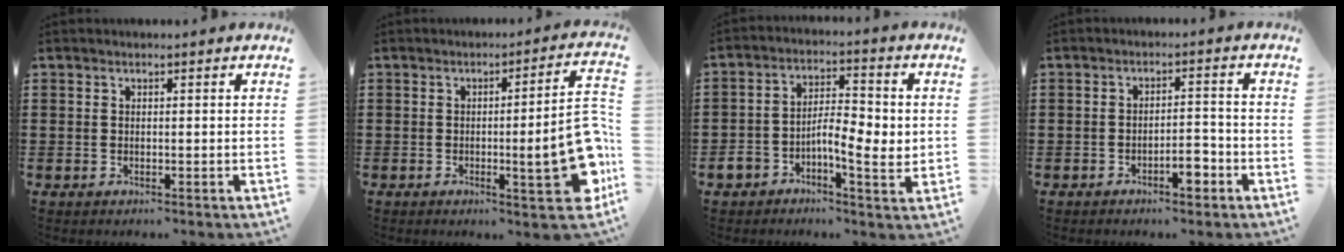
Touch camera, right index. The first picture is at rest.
{"total": 13.4, "force": [-2.7, 3.0, 12.8], "torque": [-0.178, -0.012, -0.039]}
{"total": 8.1, "force": [-1.9, 3.9, 6.8], "torque": [-0.127, 0.005, -0.036]}
{"total": 3.8, "force": [-2.4, 1.1, 2.7], "torque": [-0.046, 0.007, -0.047]}